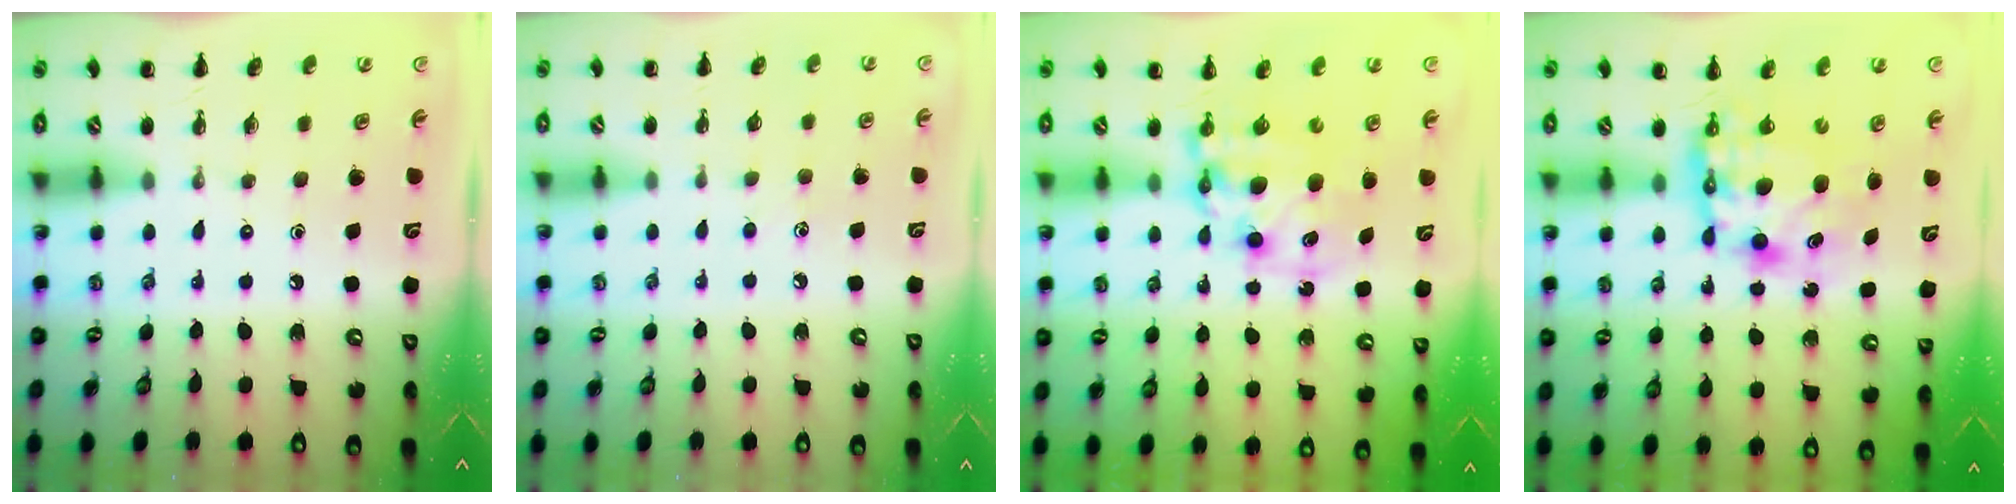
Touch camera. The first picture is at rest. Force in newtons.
{"total": 3.2, "press": 3.1, "slide": 0.9}
{"total": 9.8, "press": 9.3, "slide": 3.1}
{"total": 8.5, "press": 8.2, "slide": 2.2}